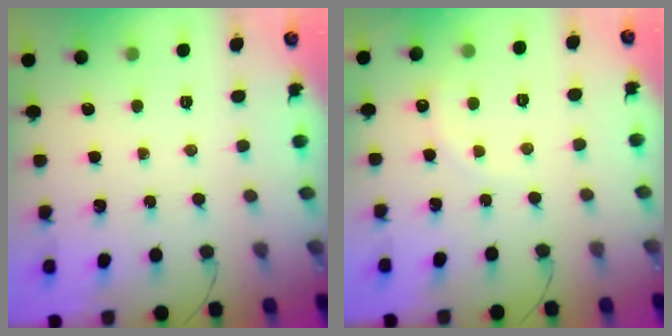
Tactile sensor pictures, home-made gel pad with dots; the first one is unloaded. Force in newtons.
{"total": 5.8, "press": 5.7, "slide": 1.2}